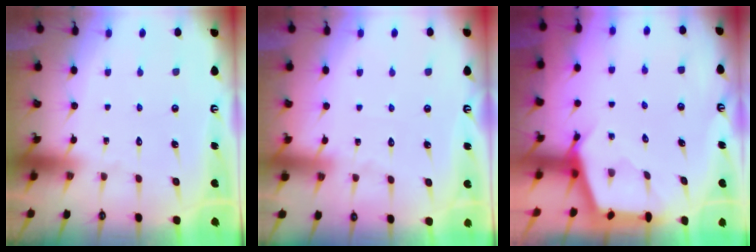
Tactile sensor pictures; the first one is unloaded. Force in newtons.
{"total": 3.8, "press": 3.8, "slide": 0.5}
{"total": 2.7, "press": 2.7, "slide": 0.3}